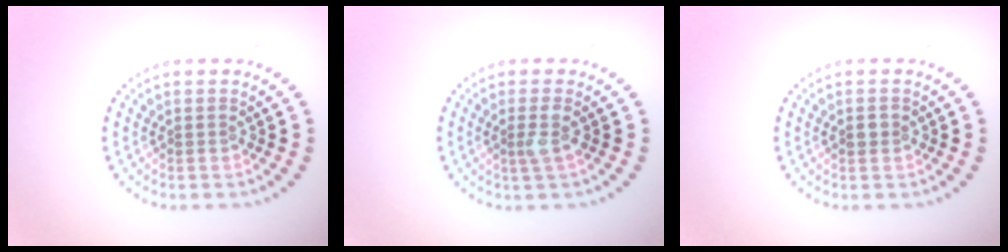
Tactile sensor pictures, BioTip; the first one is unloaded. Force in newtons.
{"total": 1.4, "press": 1.1, "slide": 0.9}
{"total": 1.2, "press": 1.2, "slide": 0.1}